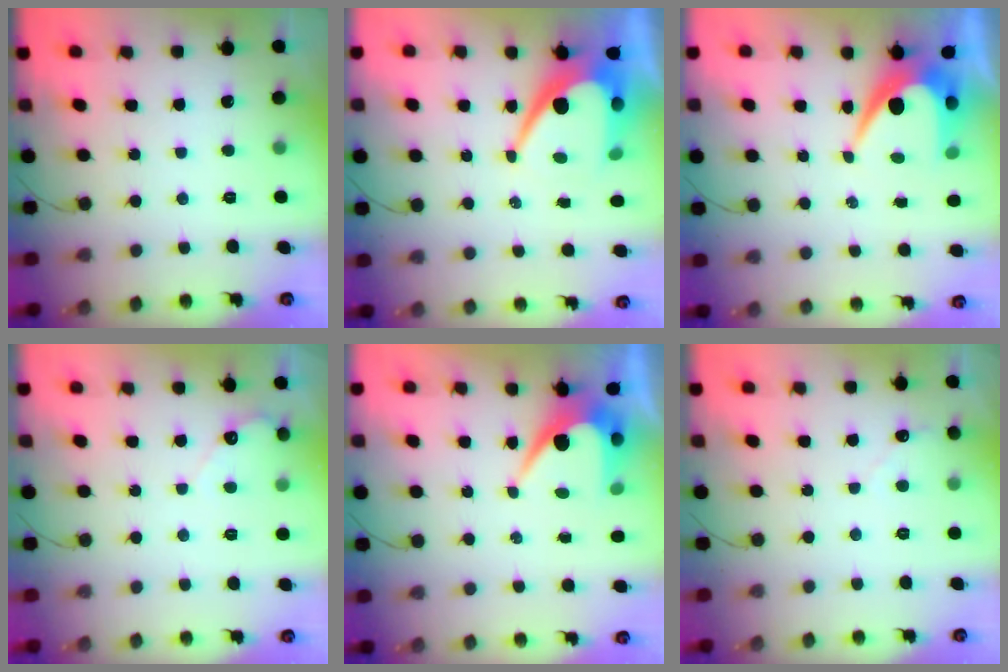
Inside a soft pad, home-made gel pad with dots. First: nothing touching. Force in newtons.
{"total": 14.1, "press": 14.1, "slide": 1.4}
{"total": 7.8, "press": 7.7, "slide": 0.5}
{"total": 2.7, "press": 2.7, "slide": 0.2}
{"total": 7.5, "press": 7.5, "slide": 0.5}
{"total": 2.7, "press": 2.7, "slide": 0.3}